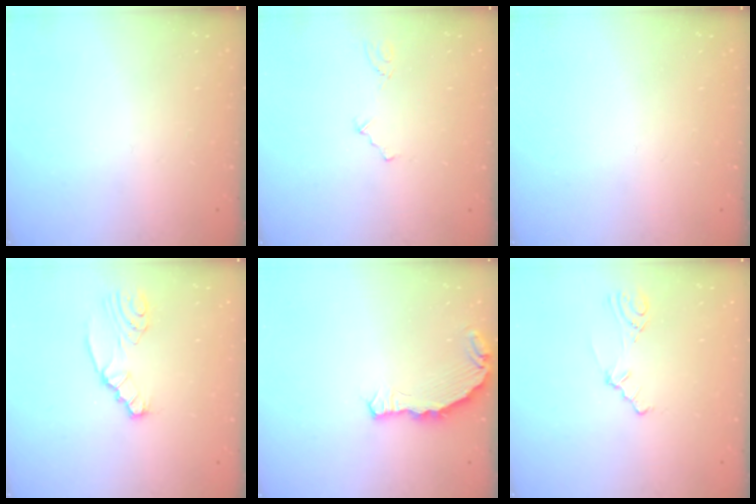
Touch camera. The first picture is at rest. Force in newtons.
{"total": 1.8, "press": 1.5, "slide": 0.9}
{"total": 0.0}
{"total": 2.3, "press": 2.2, "slide": 0.3}
{"total": 7.3, "press": 5.5, "slide": 4.7}
{"total": 2.1, "press": 2.0, "slide": 0.7}